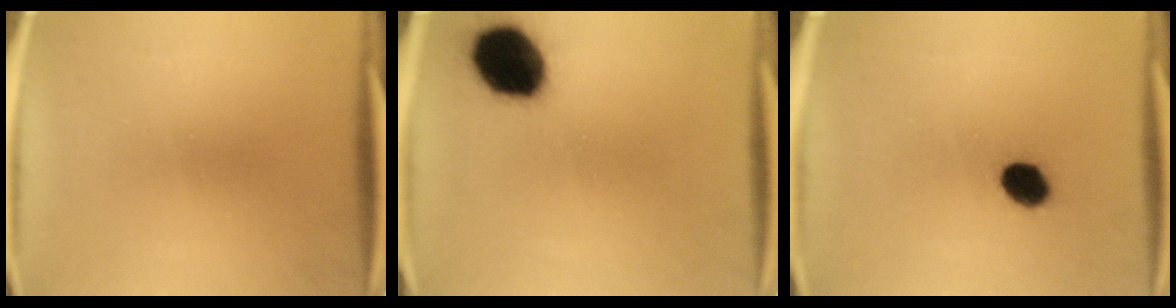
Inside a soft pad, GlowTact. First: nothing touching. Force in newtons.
{"total": 15.9}
{"total": 6.4}